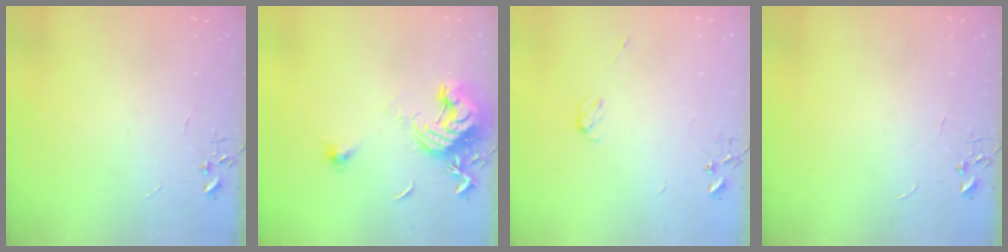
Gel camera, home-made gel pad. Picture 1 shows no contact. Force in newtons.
{"total": 13.2, "press": 13.1, "slide": 1.6}
{"total": 3.5, "press": 3.5, "slide": 0.5}
{"total": 0.0}